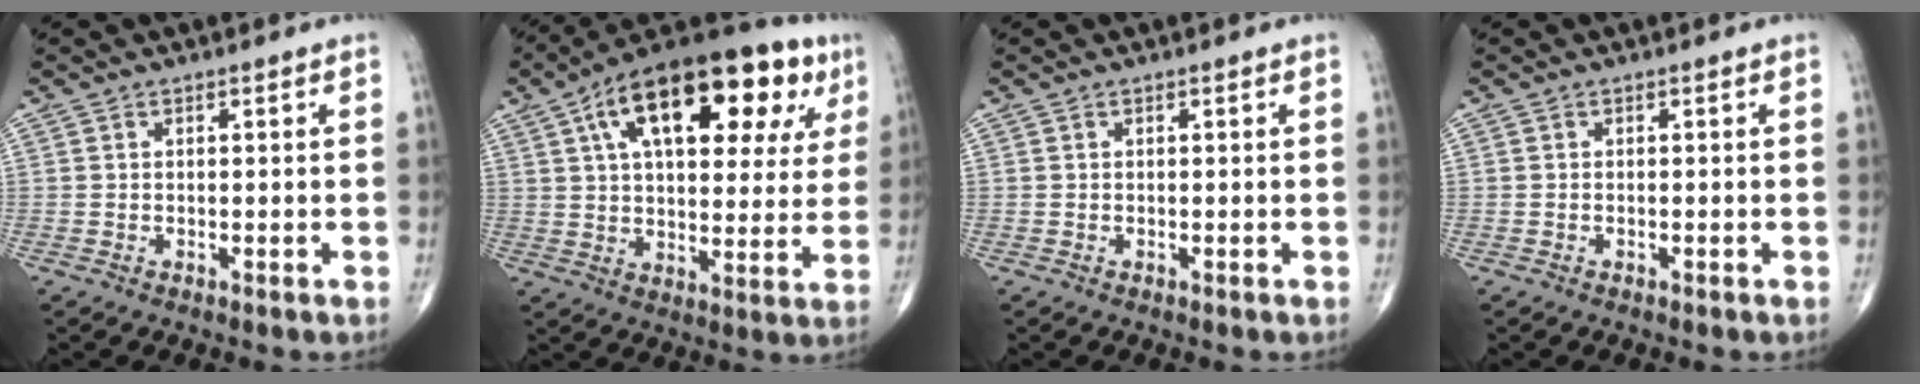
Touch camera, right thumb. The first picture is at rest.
{"total": 26.0, "force": [11.2, 12.3, 20.0], "torque": [-0.281, 0.017, 0.168]}
{"total": 0.0}
{"total": 0.0}